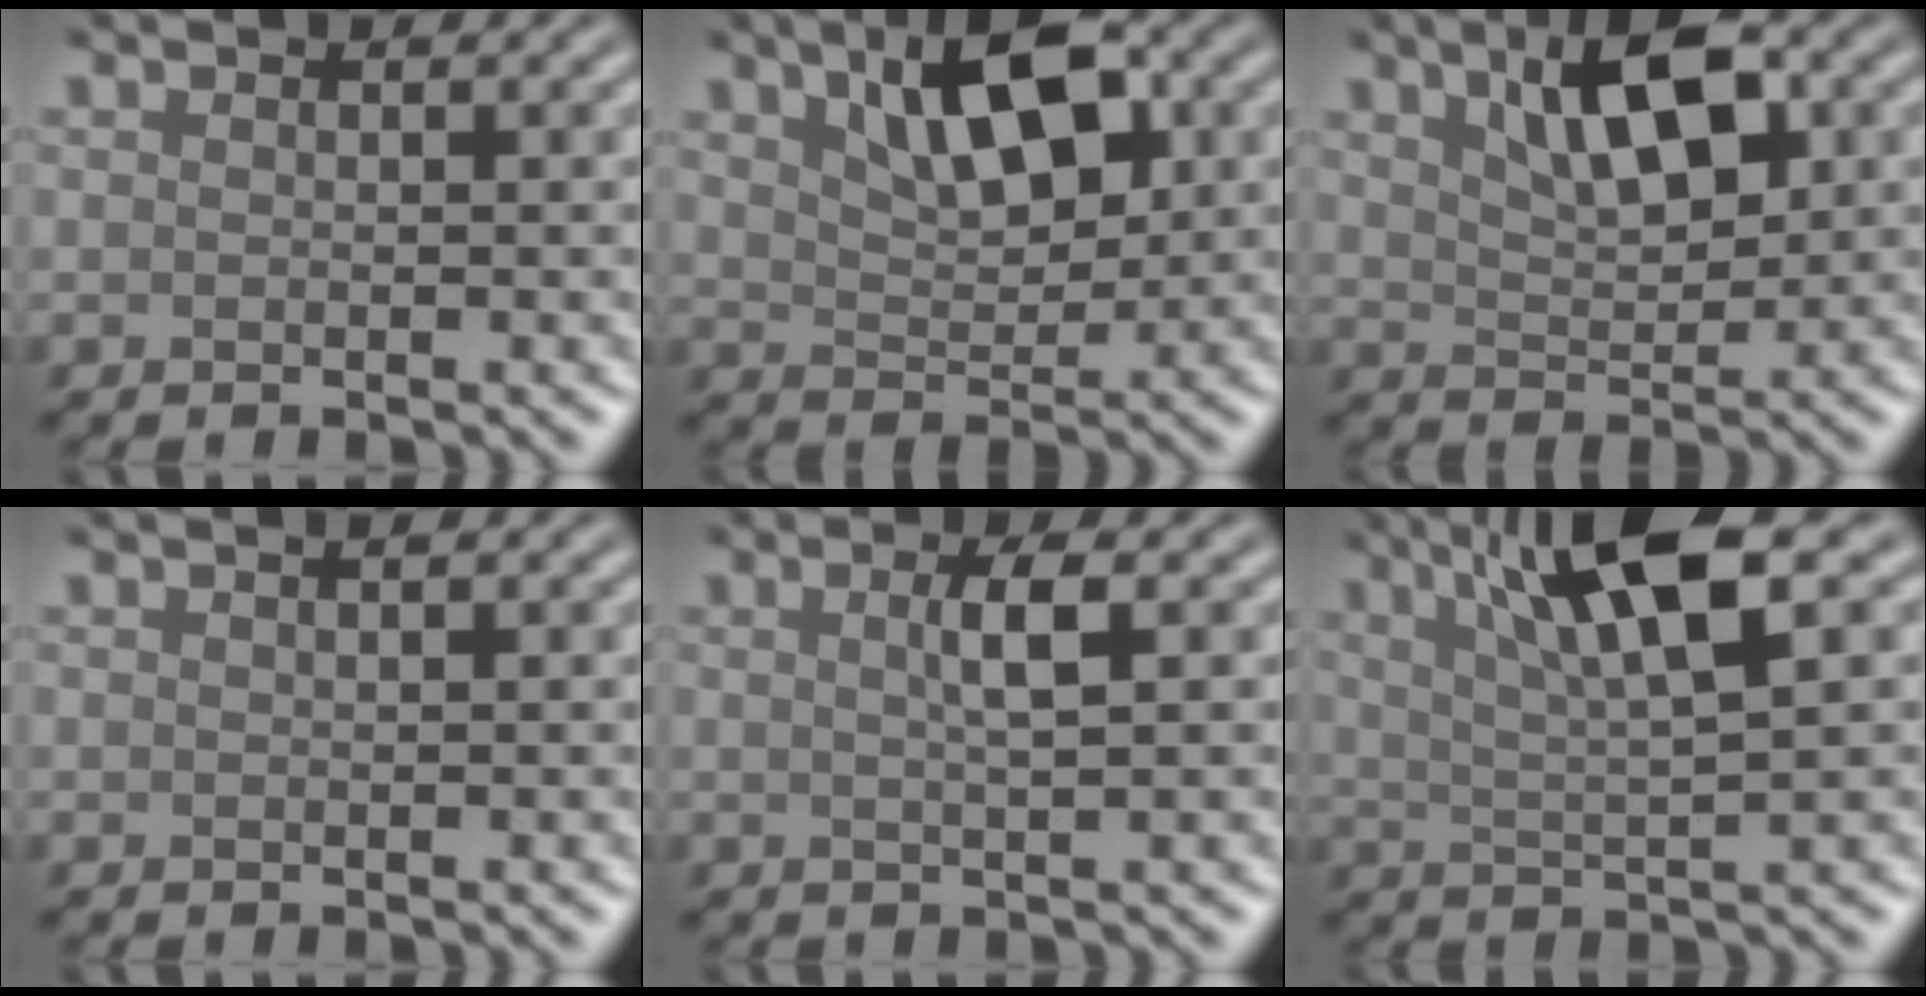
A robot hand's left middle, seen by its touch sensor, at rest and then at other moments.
{"total": 6.3, "force": [2.6, 2.9, 4.9], "torque": [-0.087, 0.013, 0.046]}
{"total": 6.0, "force": [2.5, 2.3, 4.9], "torque": [-0.090, 0.011, 0.045]}
{"total": 1.6, "force": [0.8, 0.7, 1.1], "torque": [-0.004, 0.007, -0.009]}
{"total": 2.2, "force": [0.2, 0.4, 2.1], "torque": [-0.035, 0.008, 0.005]}
{"total": 8.0, "force": [3.5, 1.5, 7.0], "torque": [-0.121, 0.017, 0.070]}